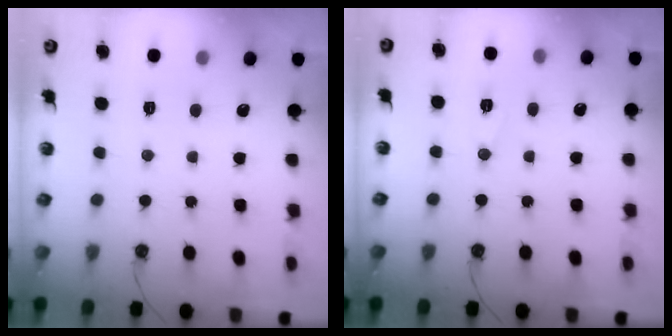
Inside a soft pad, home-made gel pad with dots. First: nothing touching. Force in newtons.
{"total": 5.5, "press": 3.3, "slide": 4.4}